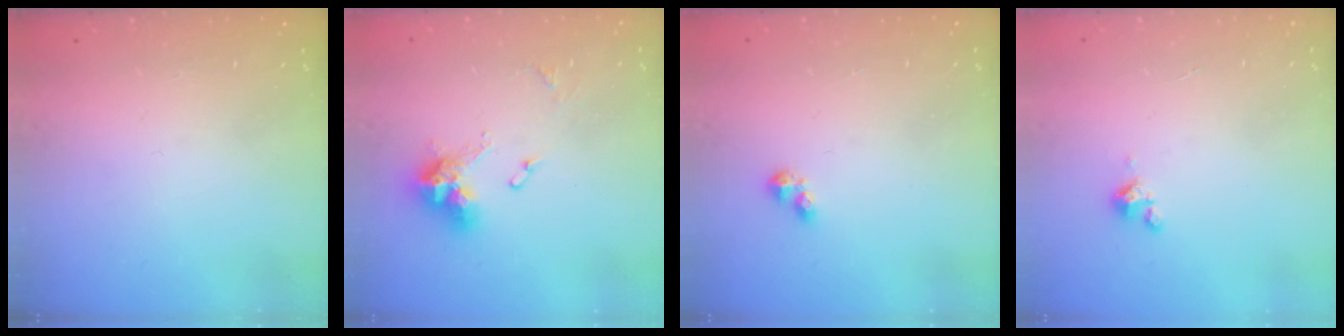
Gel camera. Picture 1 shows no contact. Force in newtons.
{"total": 11.5, "press": 11.4, "slide": 1.4}
{"total": 2.8, "press": 2.8, "slide": 0.4}
{"total": 1.8, "press": 1.7, "slide": 0.4}